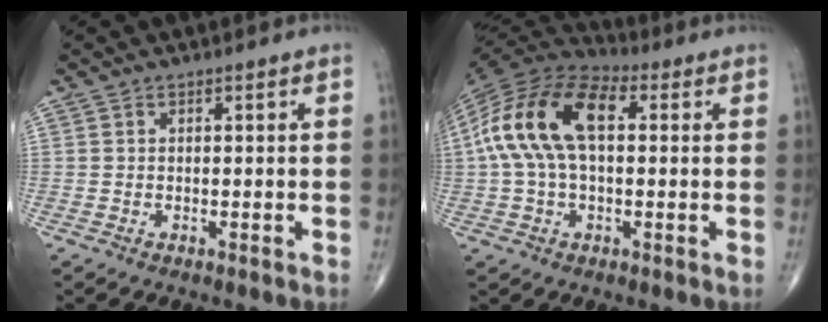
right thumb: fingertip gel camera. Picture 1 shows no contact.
{"total": 17.5, "force": [2.7, 9.6, 14.3], "torque": [-0.282, 0.038, 0.039]}